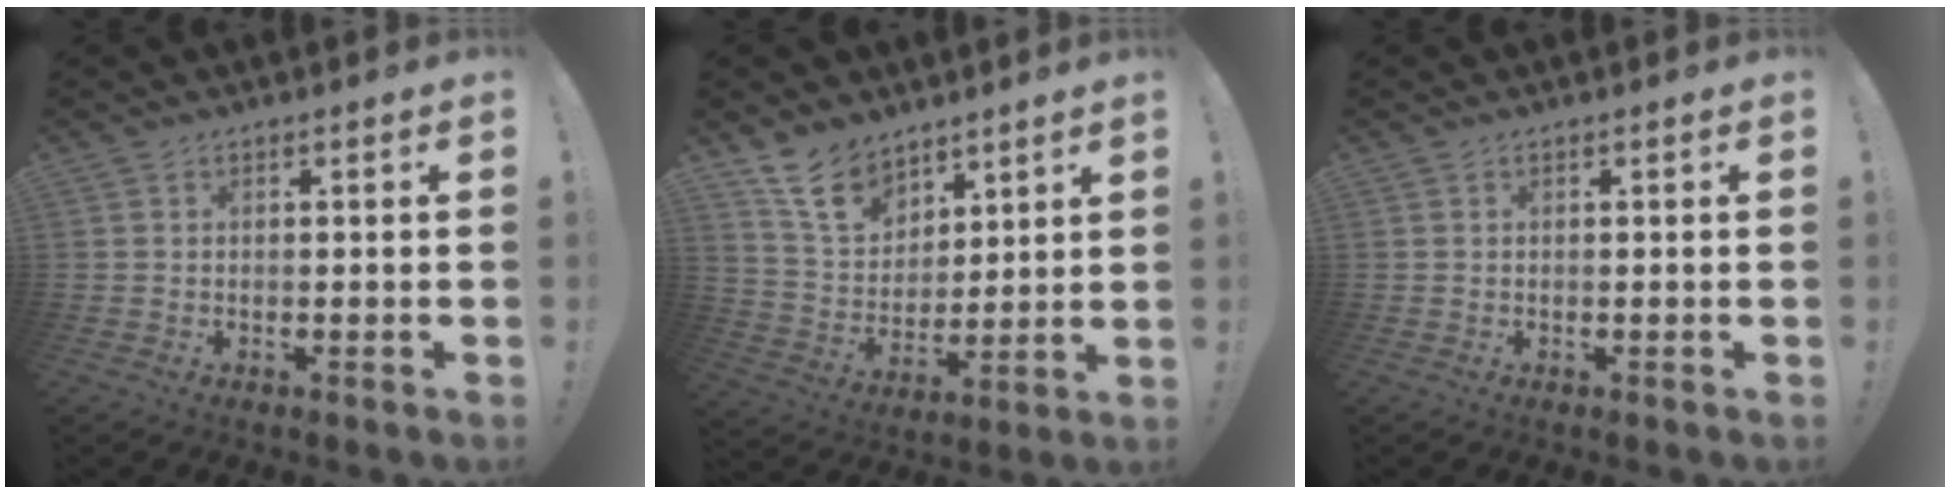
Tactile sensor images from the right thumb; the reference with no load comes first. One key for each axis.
{"total": 13.0, "fx": 9.6, "fy": 7.5, "fz": 4.4, "tx": -0.090, "ty": -0.058, "tz": 0.190}
{"total": 0.0}